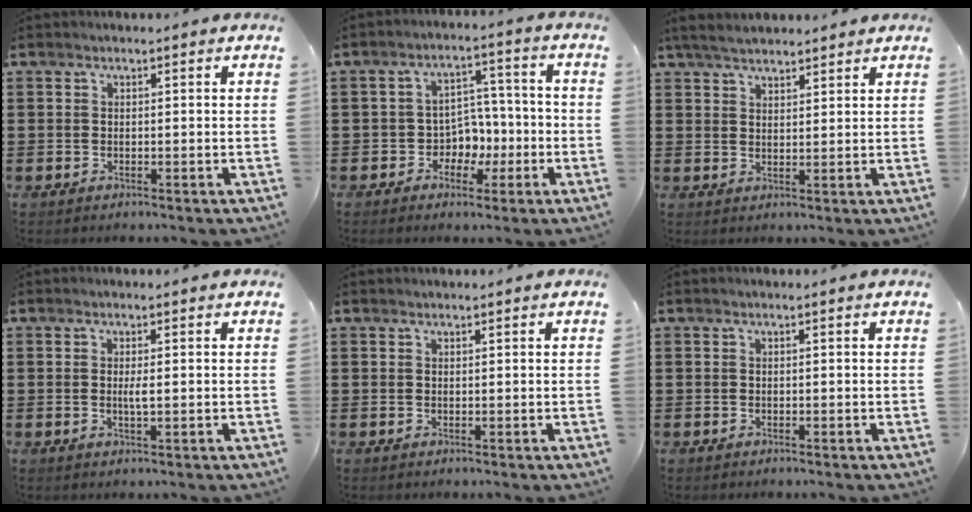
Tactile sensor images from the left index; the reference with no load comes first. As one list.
[{"total": 5.5, "force": [-1.6, 4.8, 2.2], "torque": [-0.047, 0.006, -0.031]}, {"total": 4.0, "force": [3.7, 0.8, 1.3], "torque": [-0.036, -0.002, 0.070]}, {"total": 1.7, "force": [0.0, 0.2, 1.7], "torque": [-0.032, -0.004, -0.002]}, {"total": 0.5, "force": [0.5, 0.1, 0.1], "torque": [-0.003, 0.000, 0.011]}, {"total": 0.0}]